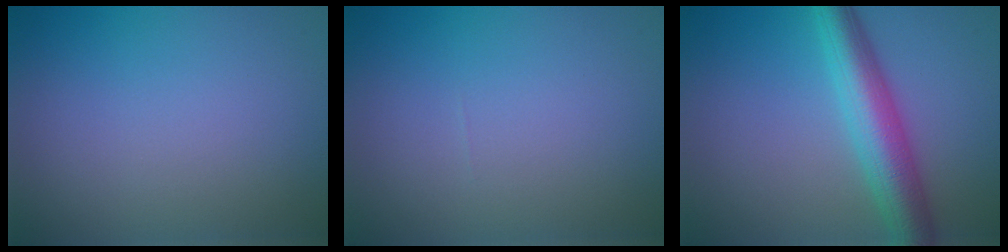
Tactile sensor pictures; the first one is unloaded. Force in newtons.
{"total": 0.0}
{"total": 6.0, "press": 6.0, "slide": 0.2}